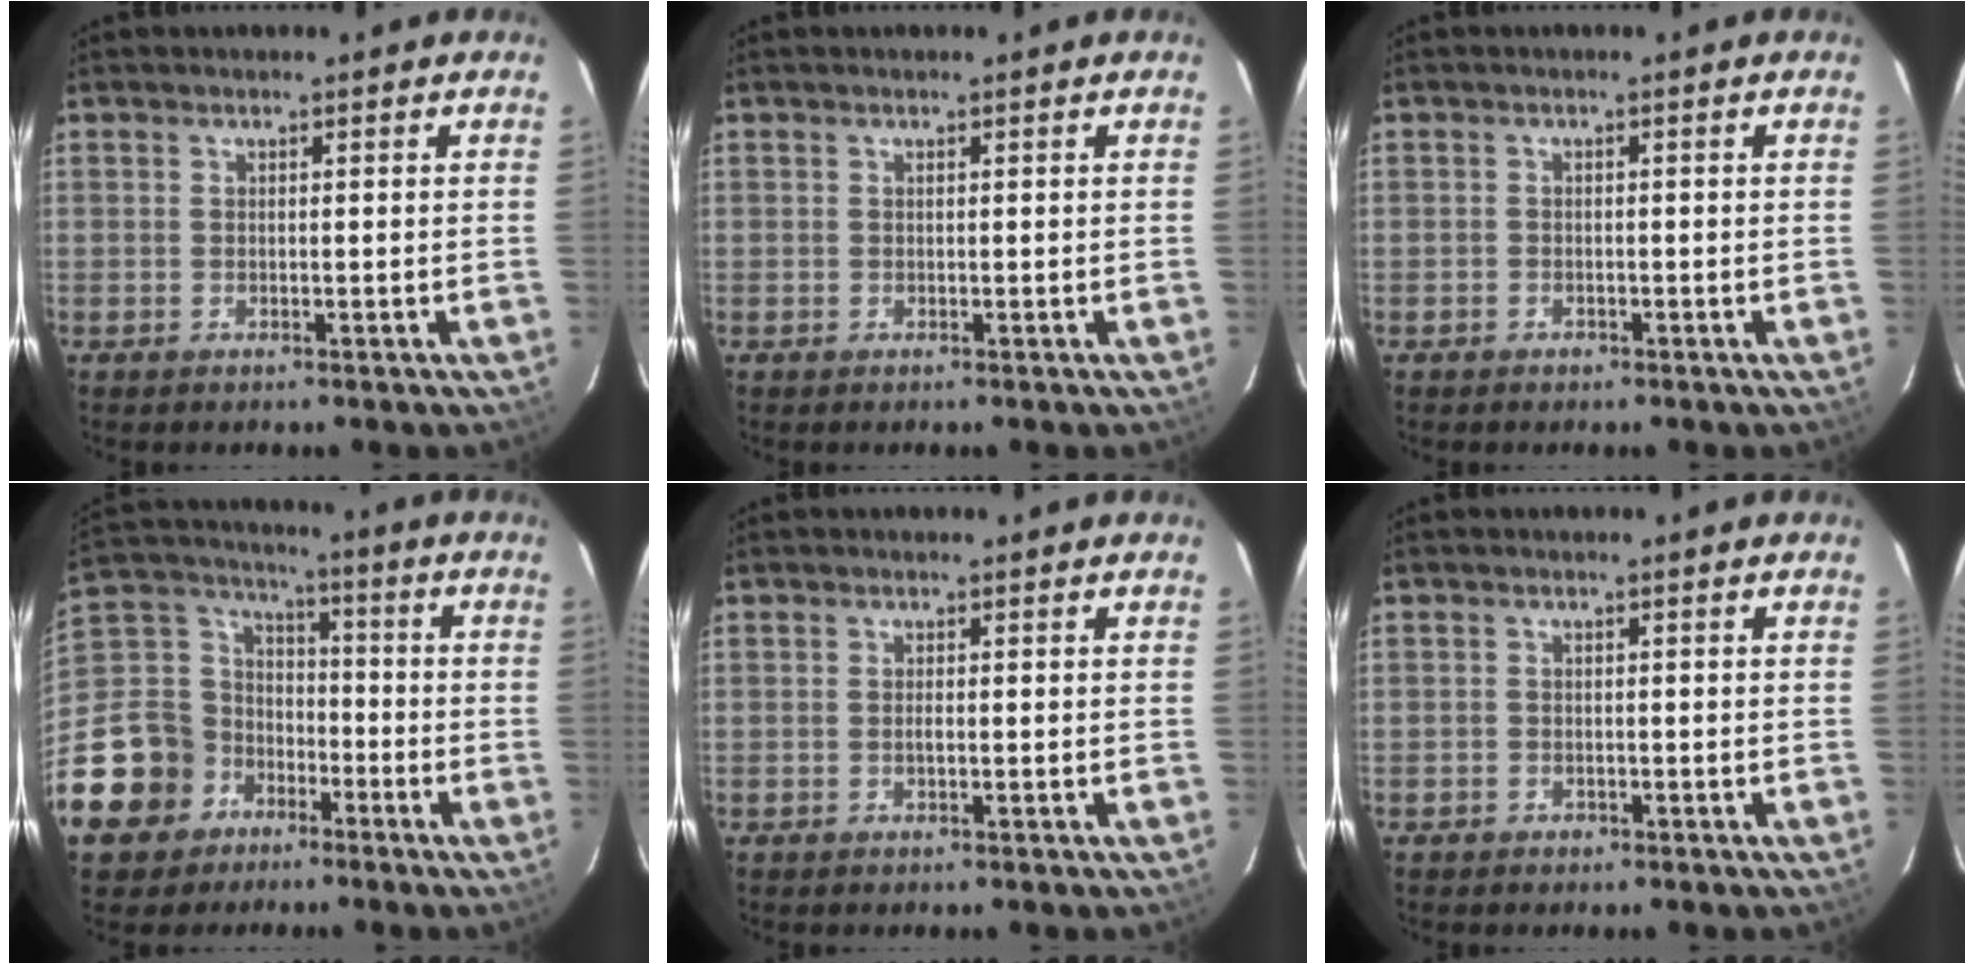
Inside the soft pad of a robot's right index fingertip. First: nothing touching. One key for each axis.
{"total": 0.0}
{"total": 1.4, "fx": -0.9, "fy": 1.0, "fz": 0.1, "tx": -0.003, "ty": 0.004, "tz": -0.014}
{"total": 16.6, "fx": -9.1, "fy": 13.2, "fz": 4.4, "tx": -0.133, "ty": 0.043, "tz": -0.145}
{"total": 0.6, "fx": -0.2, "fy": 0.2, "fz": 0.5, "tx": -0.012, "ty": -0.001, "tz": -0.004}
{"total": 1.6, "fx": -1.0, "fy": 1.2, "fz": 0.1, "tx": -0.004, "ty": 0.004, "tz": -0.014}